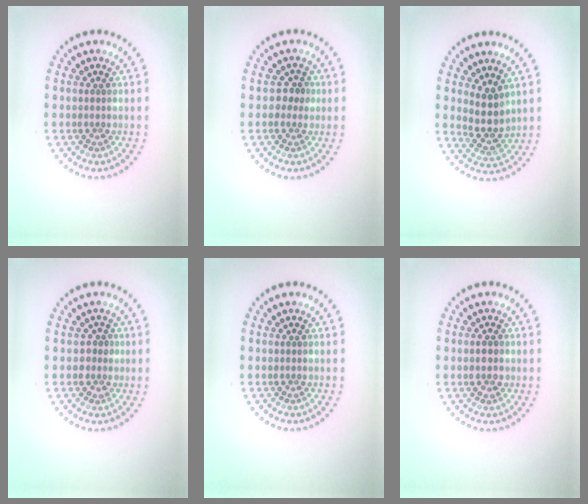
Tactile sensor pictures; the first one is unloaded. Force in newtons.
{"total": 1.3, "press": 1.1, "slide": 0.6}
{"total": 3.1, "press": 2.5, "slide": 1.7}
{"total": 1.4, "press": 1.2, "slide": 0.7}
{"total": 0.0}
{"total": 2.0, "press": 2.0, "slide": 0.1}